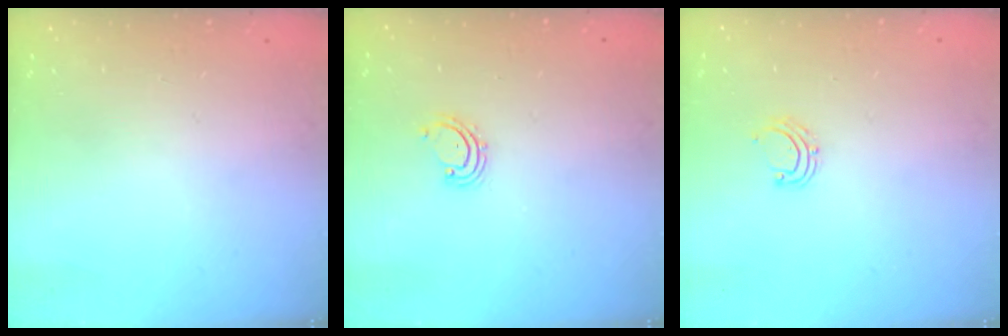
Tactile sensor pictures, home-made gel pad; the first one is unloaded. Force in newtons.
{"total": 2.7, "press": 2.6, "slide": 0.5}
{"total": 4.6, "press": 4.5, "slide": 0.5}